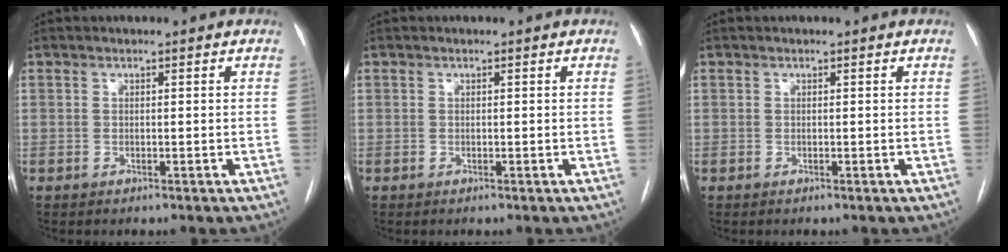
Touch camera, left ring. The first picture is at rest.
{"total": 0.0}
{"total": 0.0}